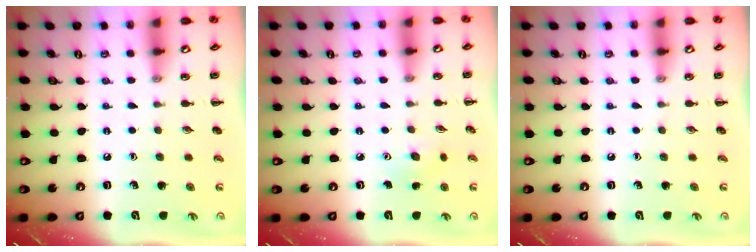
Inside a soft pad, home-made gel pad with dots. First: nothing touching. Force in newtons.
{"total": 3.6, "press": 3.5, "slide": 0.9}
{"total": 0.0}